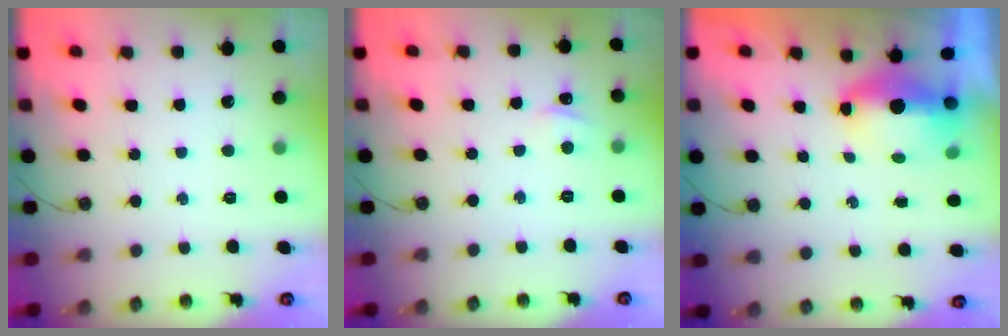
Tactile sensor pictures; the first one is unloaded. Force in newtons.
{"total": 1.6, "press": 1.5, "slide": 0.2}
{"total": 6.0, "press": 5.9, "slide": 1.3}